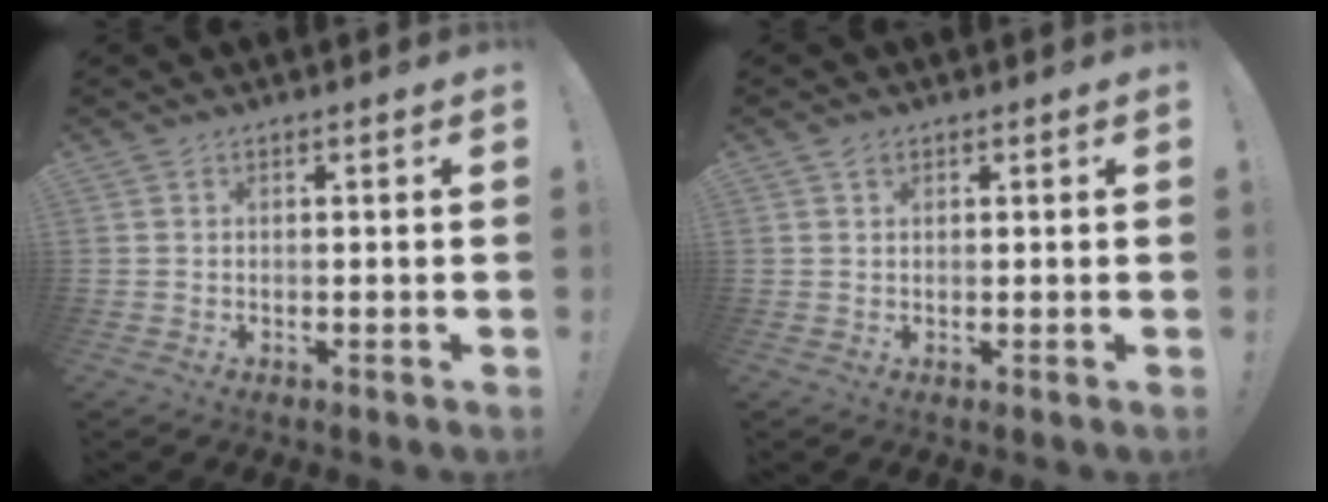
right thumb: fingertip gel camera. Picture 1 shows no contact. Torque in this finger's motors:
{"motor_torque": [0.10, 0.23, 0.21, 0.09, -0.05]}